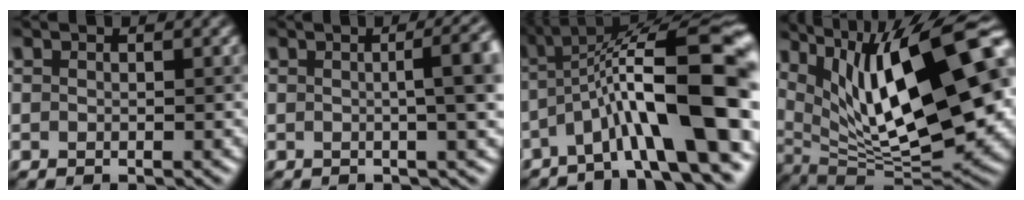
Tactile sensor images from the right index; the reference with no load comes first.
{"total": 7.1, "force": [0.7, 2.3, 6.7], "torque": [-0.036, 0.029, 0.007]}
{"total": 11.7, "force": [-3.0, 2.8, 11.0], "torque": [-0.171, 0.024, -0.041]}
{"total": 17.7, "force": [4.7, 7.4, 15.4], "torque": [-0.239, 0.021, 0.096]}